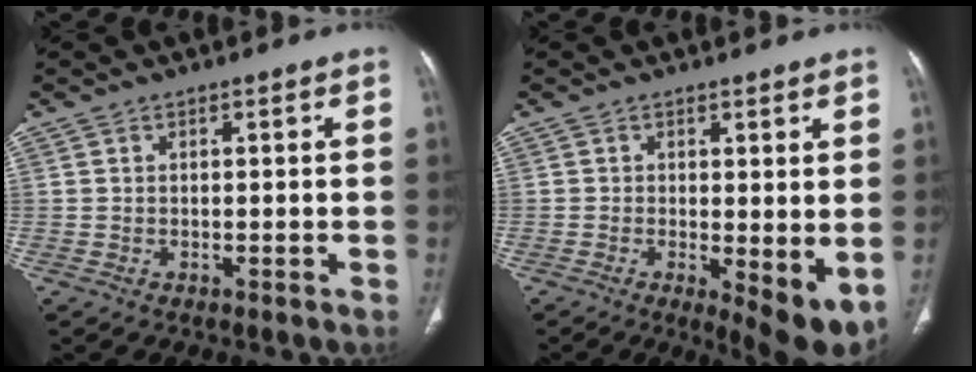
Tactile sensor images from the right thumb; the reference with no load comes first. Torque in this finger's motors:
{"motor_torque": [-0.42, 0.51, 0.02, 0.00, 0.02]}